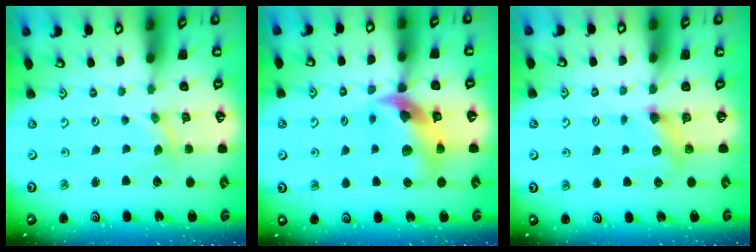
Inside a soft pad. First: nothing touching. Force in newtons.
{"total": 12.4, "press": 12.3, "slide": 2.0}
{"total": 5.6, "press": 5.6, "slide": 0.4}